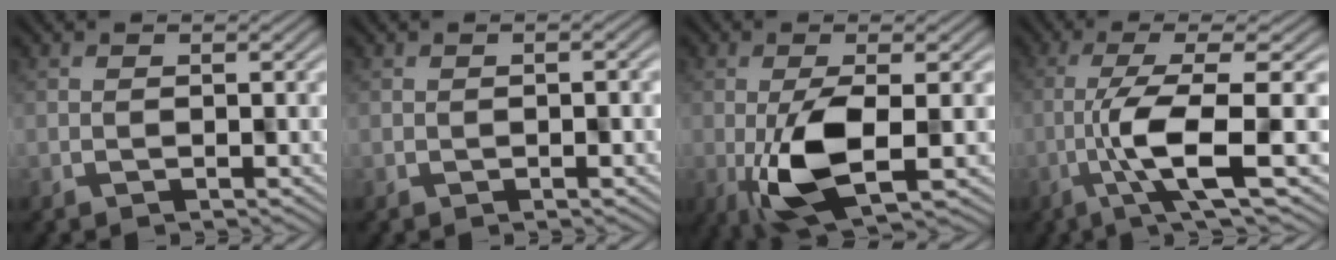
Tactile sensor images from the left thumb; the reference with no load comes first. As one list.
[{"total": 0.8, "force": [-0.3, 0.2, 0.7], "torque": [-0.008, 0.001, -0.003]}, {"total": 8.7, "force": [-1.2, 3.3, 7.9], "torque": [-0.162, -0.017, -0.024]}, {"total": 8.1, "force": [-0.7, 1.4, 8.0], "torque": [-0.136, 0.003, -0.017]}]